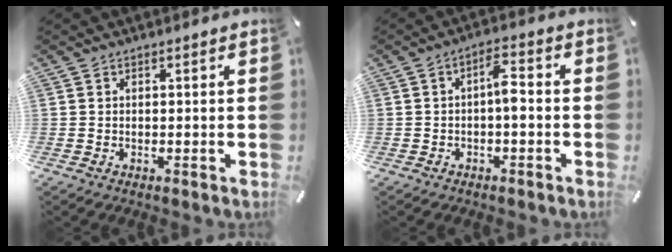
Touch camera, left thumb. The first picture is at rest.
{"total": 5.0, "force": [-1.0, 2.0, 4.4], "torque": [-0.079, 0.017, -0.019]}